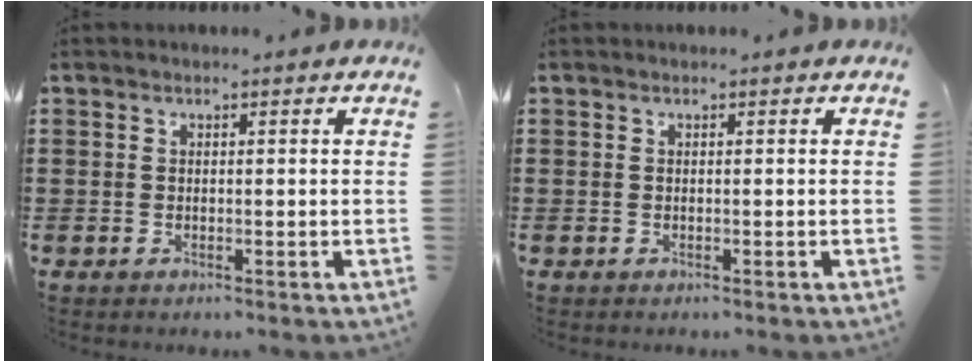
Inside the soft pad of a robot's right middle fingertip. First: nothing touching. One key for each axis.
{"total": 0.0}